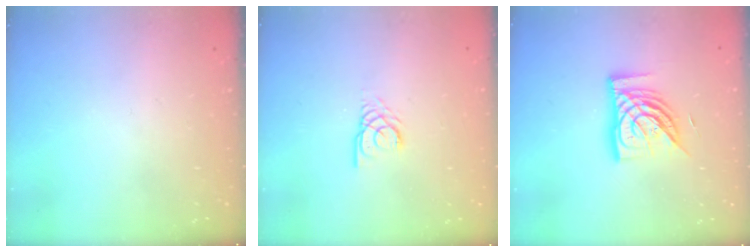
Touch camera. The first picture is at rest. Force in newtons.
{"total": 2.7, "press": 2.7, "slide": 0.2}
{"total": 13.8, "press": 13.7, "slide": 1.3}